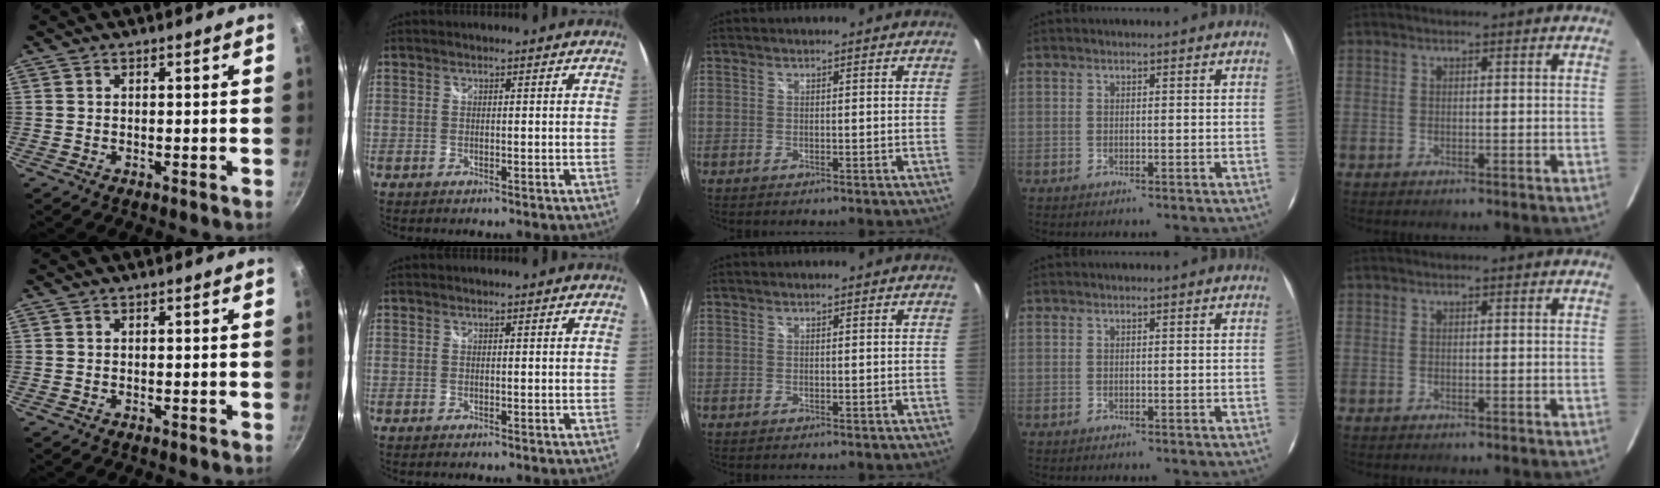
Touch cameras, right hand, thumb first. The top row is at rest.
{}